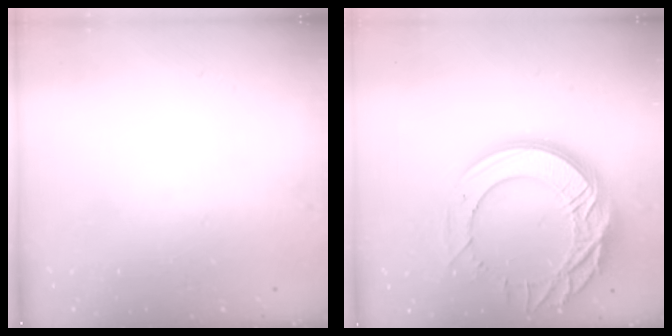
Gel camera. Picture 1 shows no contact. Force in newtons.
{"total": 22.6, "press": 22.5, "slide": 2.2}